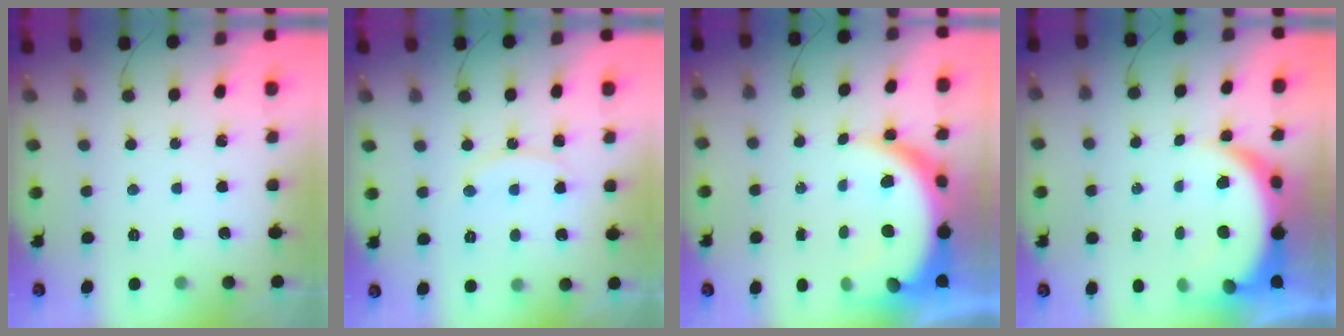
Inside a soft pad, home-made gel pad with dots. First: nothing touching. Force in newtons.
{"total": 9.1, "press": 9.1, "slide": 0.6}
{"total": 13.8, "press": 13.7, "slide": 1.3}
{"total": 10.2, "press": 10.1, "slide": 1.1}